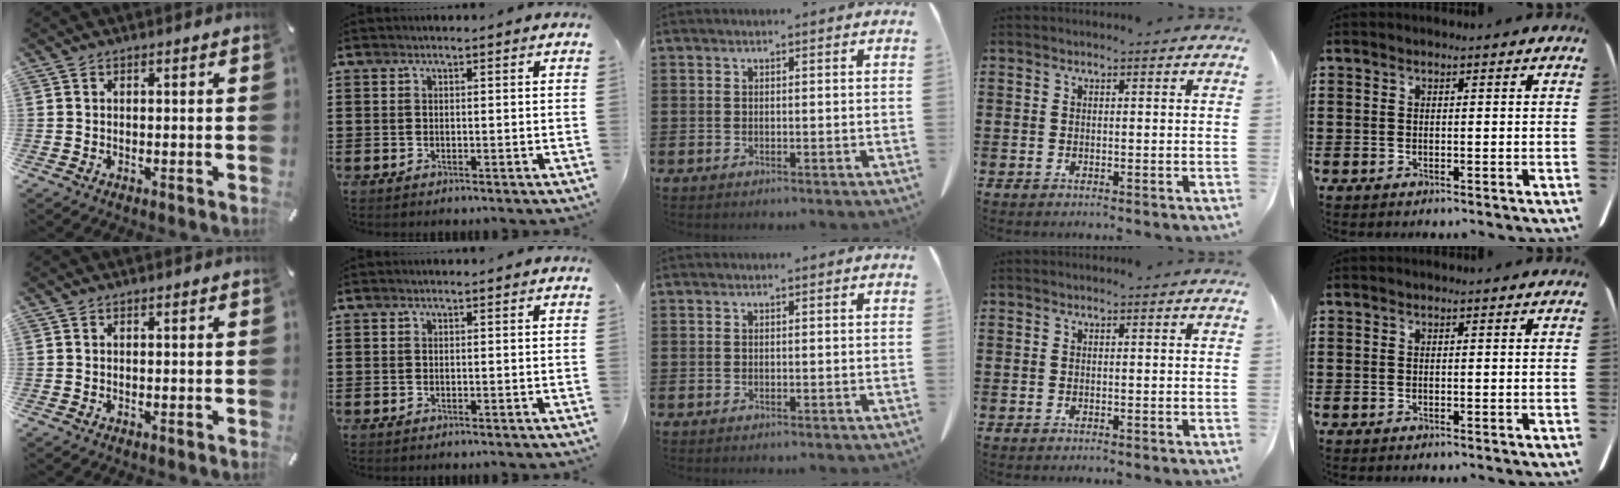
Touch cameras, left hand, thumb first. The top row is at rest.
{}